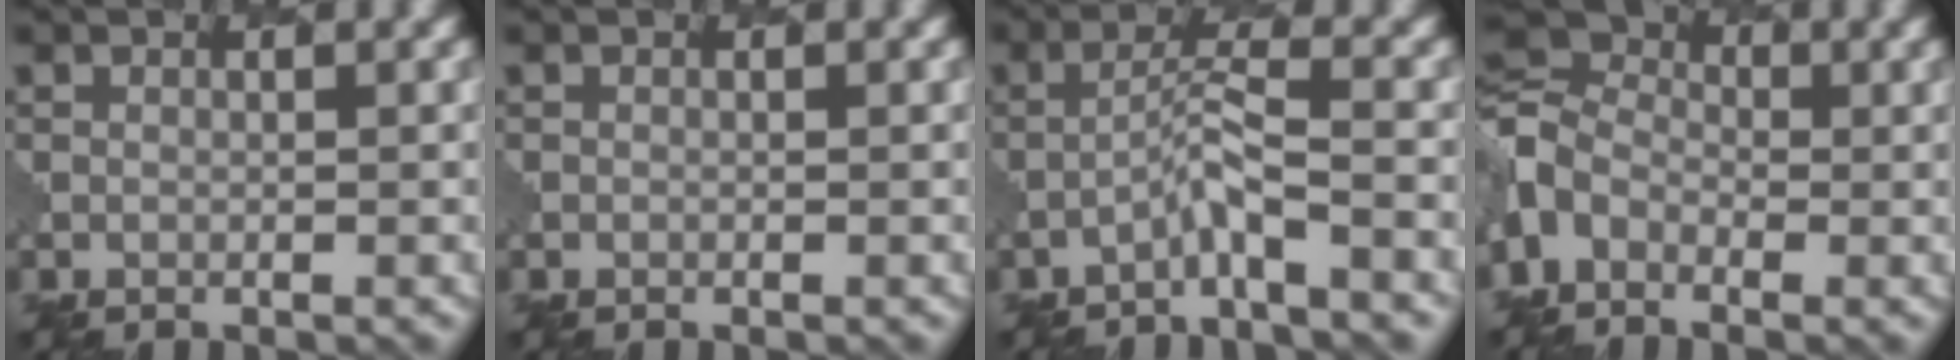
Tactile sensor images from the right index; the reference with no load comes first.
{"total": 0.0}
{"total": 2.4, "force": [-1.5, -0.2, 1.8], "torque": [-0.038, 0.013, -0.036]}
{"total": 5.5, "force": [-1.4, 4.0, 3.5], "torque": [-0.073, 0.006, -0.046]}